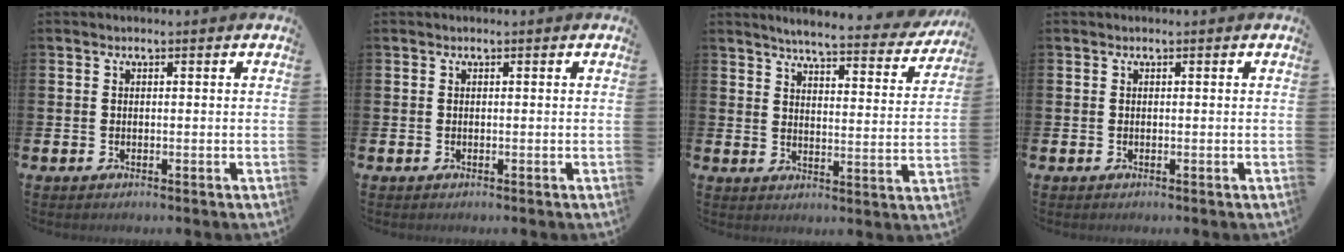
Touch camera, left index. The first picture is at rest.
{"total": 0.0}
{"total": 5.1, "force": [4.9, 0.2, 1.5], "torque": [-0.035, -0.041, 0.076]}
{"total": 0.0}